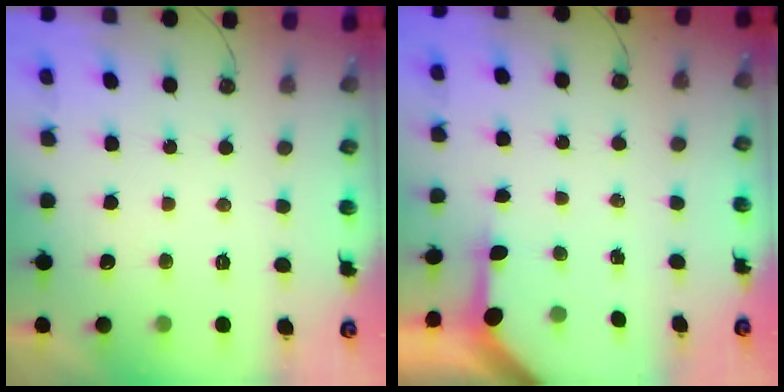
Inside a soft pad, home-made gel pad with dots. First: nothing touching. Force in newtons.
{"total": 3.2, "press": 3.2, "slide": 0.2}